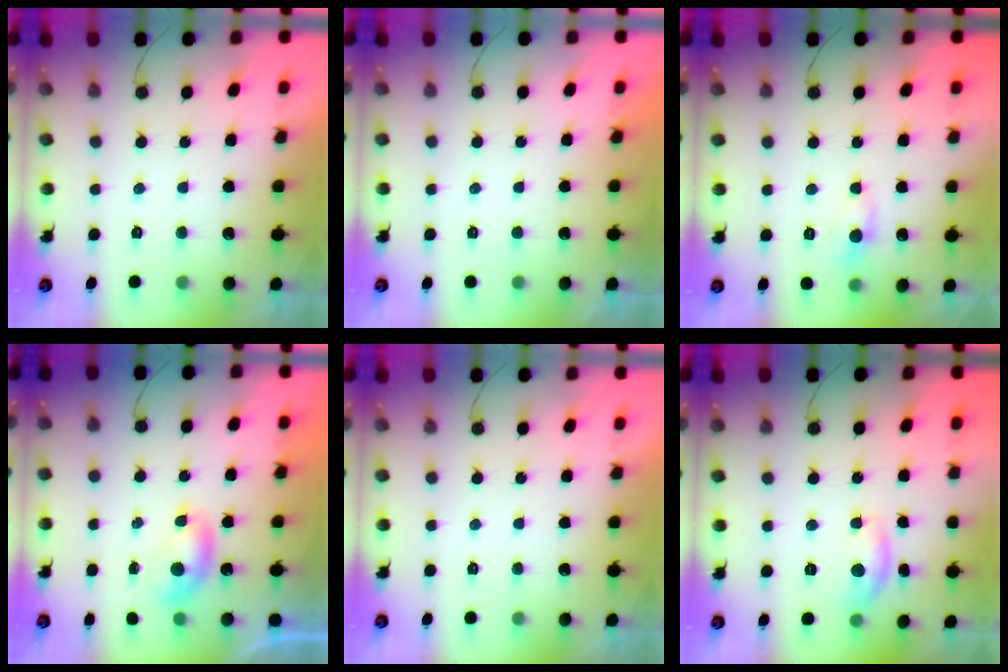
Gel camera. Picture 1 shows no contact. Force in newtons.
{"total": 0.0}
{"total": 5.6, "press": 5.6, "slide": 0.6}
{"total": 4.9, "press": 4.9, "slide": 0.5}
{"total": 0.0}
{"total": 7.3, "press": 7.3, "slide": 0.1}